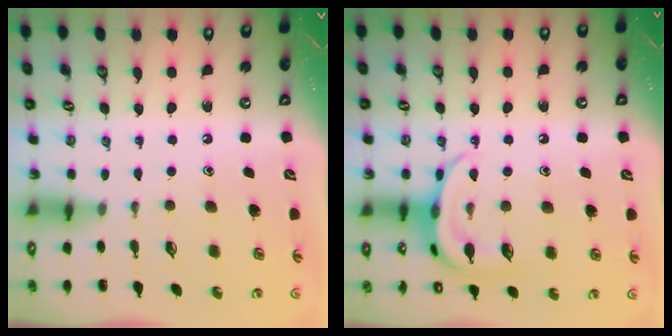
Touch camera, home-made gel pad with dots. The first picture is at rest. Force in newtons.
{"total": 13.7, "press": 13.7, "slide": 0.9}